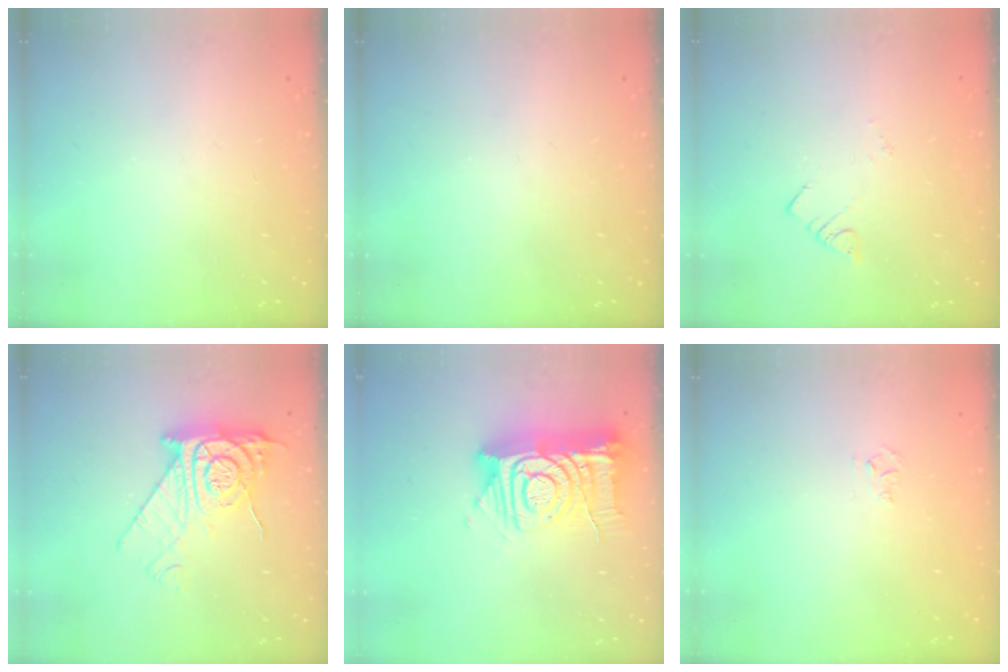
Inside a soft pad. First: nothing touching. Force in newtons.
{"total": 0.0}
{"total": 1.9, "press": 1.9, "slide": 0.1}
{"total": 12.3, "press": 12.3, "slide": 1.2}
{"total": 17.1, "press": 17.0, "slide": 1.9}
{"total": 3.8, "press": 3.8, "slide": 0.4}